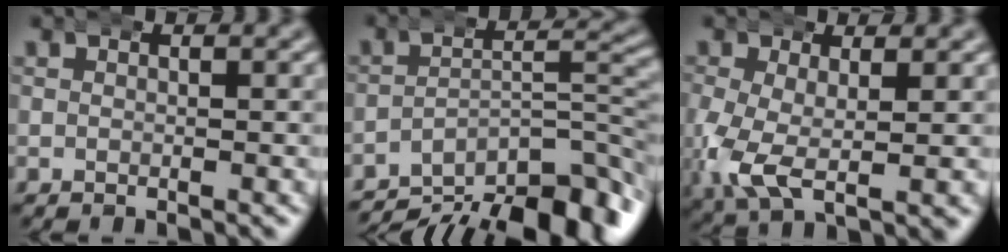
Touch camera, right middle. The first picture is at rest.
{"total": 12.5, "force": [-7.1, 5.6, 8.6], "torque": [-0.100, -0.029, -0.101]}
{"total": 6.9, "force": [-0.8, 4.1, 5.5], "torque": [-0.134, -0.028, -0.003]}